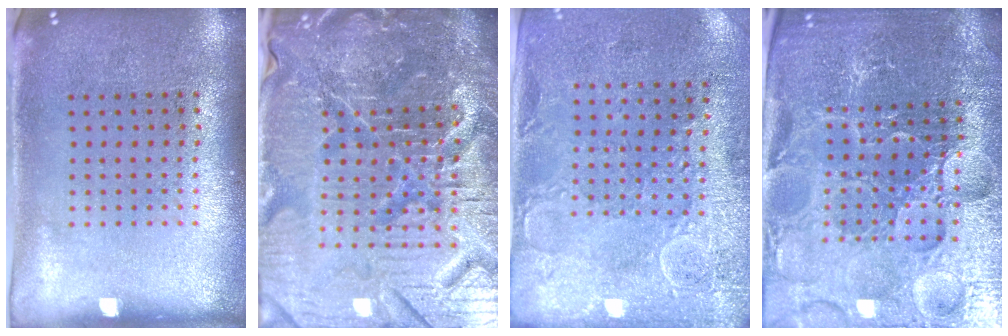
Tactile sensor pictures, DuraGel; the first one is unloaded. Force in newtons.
{"total": 7.3, "press": 6.5, "slide": 3.4}
{"total": 2.7, "press": 2.4, "slide": 1.2}
{"total": 4.7, "press": 4.5, "slide": 1.2}